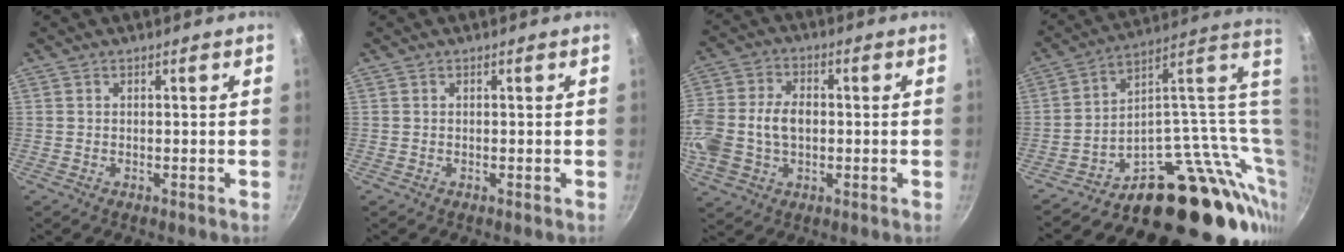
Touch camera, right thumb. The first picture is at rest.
{"total": 0.0}
{"total": 15.5, "force": [-0.8, 11.3, 10.6], "torque": [-0.235, 0.032, -0.017]}
{"total": 26.2, "force": [3.5, 15.0, 21.2], "torque": [-0.250, 0.001, 0.057]}